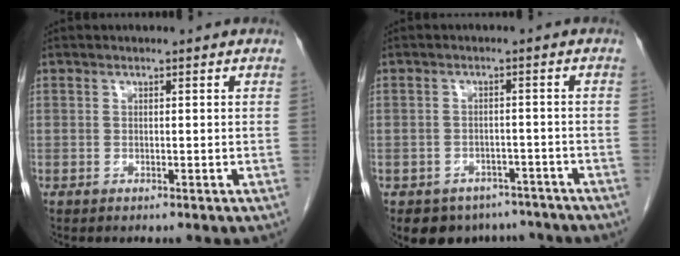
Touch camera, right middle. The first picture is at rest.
{"total": 7.8, "force": [-6.1, 4.8, 1.0], "torque": [-0.004, 0.012, -0.074]}